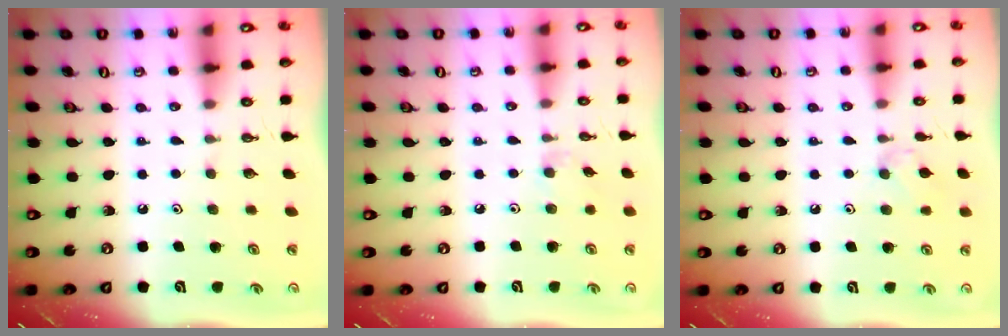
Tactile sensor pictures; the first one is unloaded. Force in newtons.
{"total": 3.1, "press": 3.0, "slide": 0.4}
{"total": 5.4, "press": 5.3, "slide": 0.9}